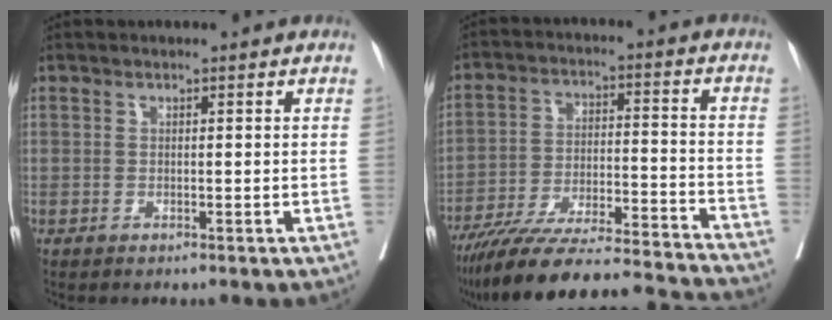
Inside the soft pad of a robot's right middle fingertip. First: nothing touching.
{"total": 24.0, "force": [-22.0, 1.1, 9.4], "torque": [-0.132, -0.022, -0.331]}